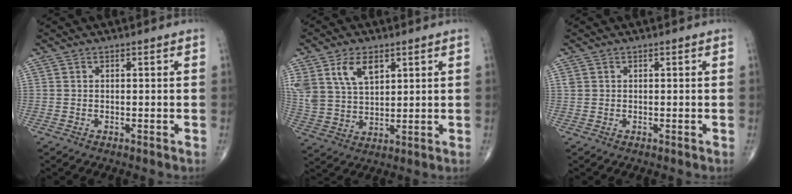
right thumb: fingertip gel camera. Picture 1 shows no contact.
{"total": 10.4, "force": [5.1, 6.2, 6.5], "torque": [-0.118, -0.017, 0.110]}
{"total": 0.8, "force": [0.3, 0.7, 0.3], "torque": [-0.002, 0.004, 0.006]}